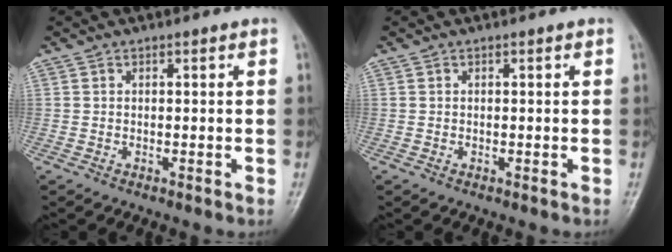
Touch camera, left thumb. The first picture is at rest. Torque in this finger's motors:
{"motor_torque": [-0.07, -0.04, -0.03, 0.03, 0.00]}